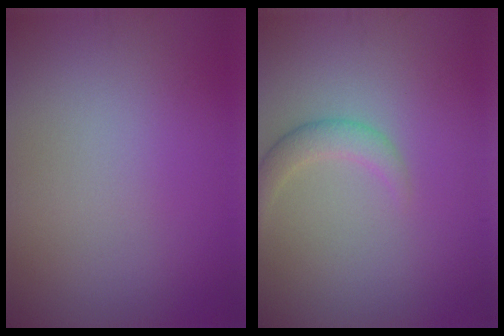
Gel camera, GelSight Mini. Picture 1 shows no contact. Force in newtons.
{"total": 2.0, "press": 2.0, "slide": 0.1}